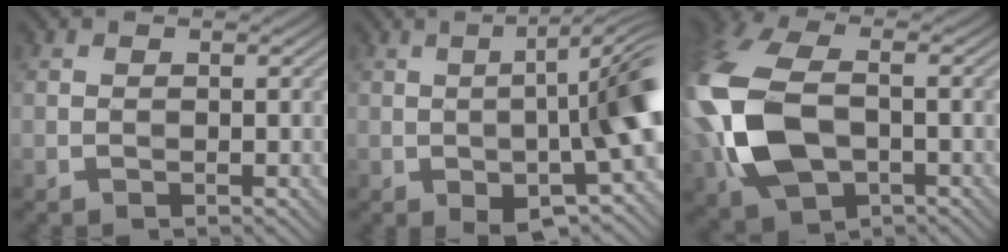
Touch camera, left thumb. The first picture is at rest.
{"total": 13.2, "force": [-2.0, 4.2, 12.4], "torque": [-0.156, 0.003, -0.034]}
{"total": 14.6, "force": [-2.9, 8.9, 11.3], "torque": [-0.315, -0.021, -0.051]}